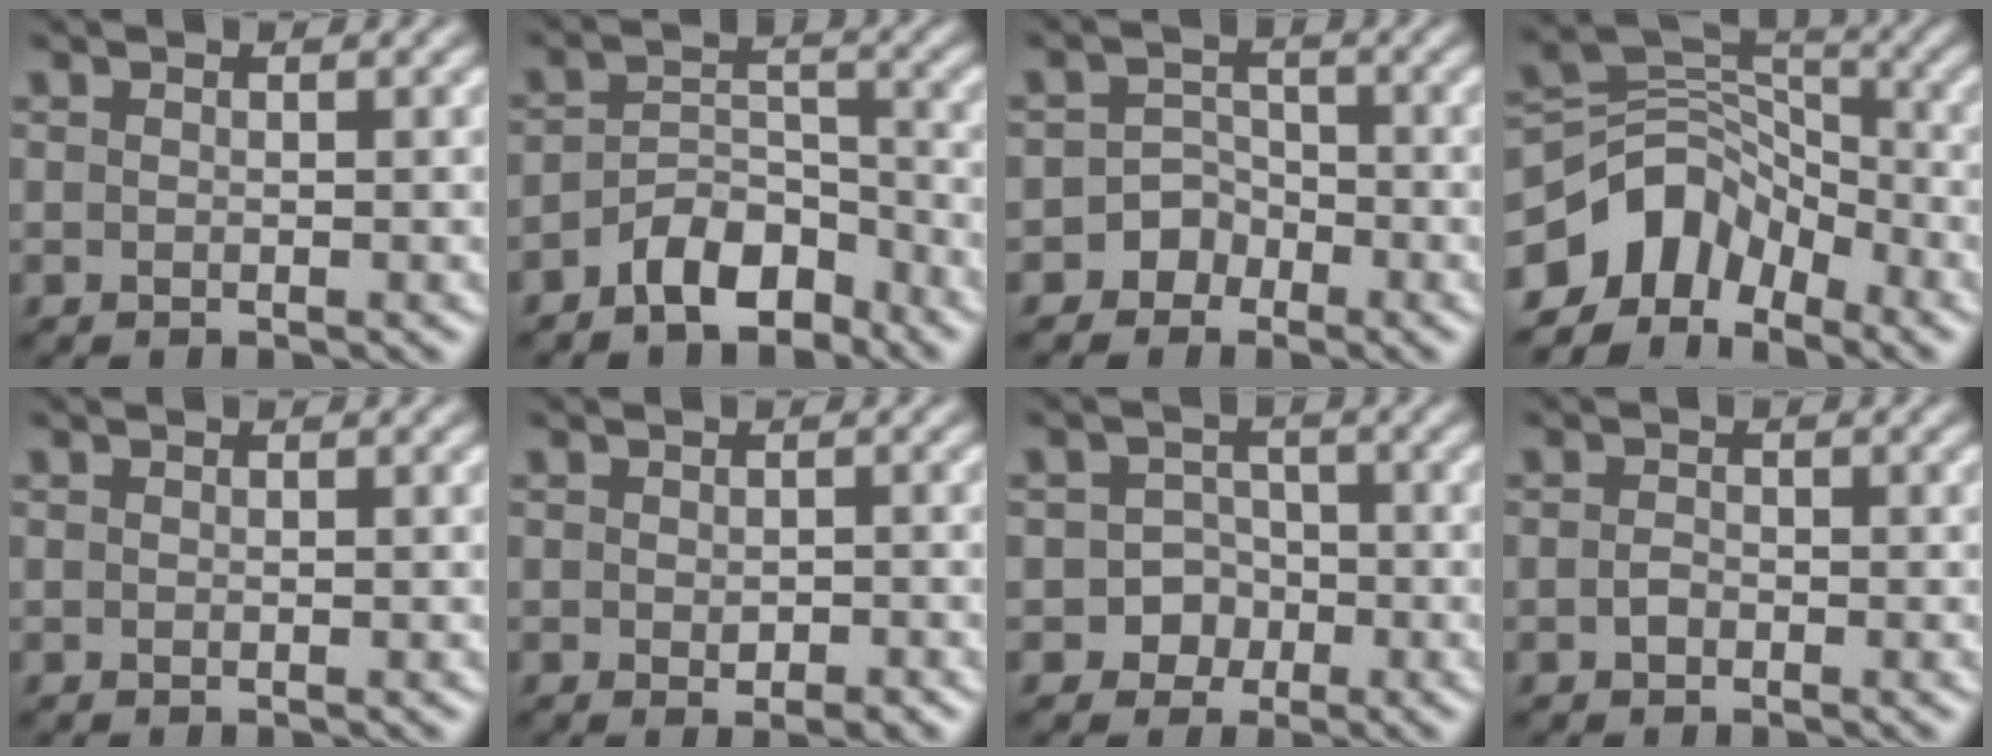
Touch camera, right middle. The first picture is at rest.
{"total": 4.9, "force": [-3.5, 2.4, 2.5], "torque": [-0.036, 0.007, -0.068]}
{"total": 2.8, "force": [-1.8, 2.2, 0.1], "torque": [0.031, 0.014, -0.041]}
{"total": 7.1, "force": [-4.4, 4.6, 2.9], "torque": [-0.040, 0.010, -0.096]}
{"total": 0.0}
{"total": 2.0, "force": [-0.7, 1.0, 1.6], "torque": [-0.022, -0.002, -0.007]}
{"total": 3.3, "force": [-1.4, 2.9, 0.4], "torque": [0.028, 0.007, -0.033]}
{"total": 0.8, "force": [-0.3, 0.6, 0.4], "torque": [-0.013, 0.000, -0.008]}